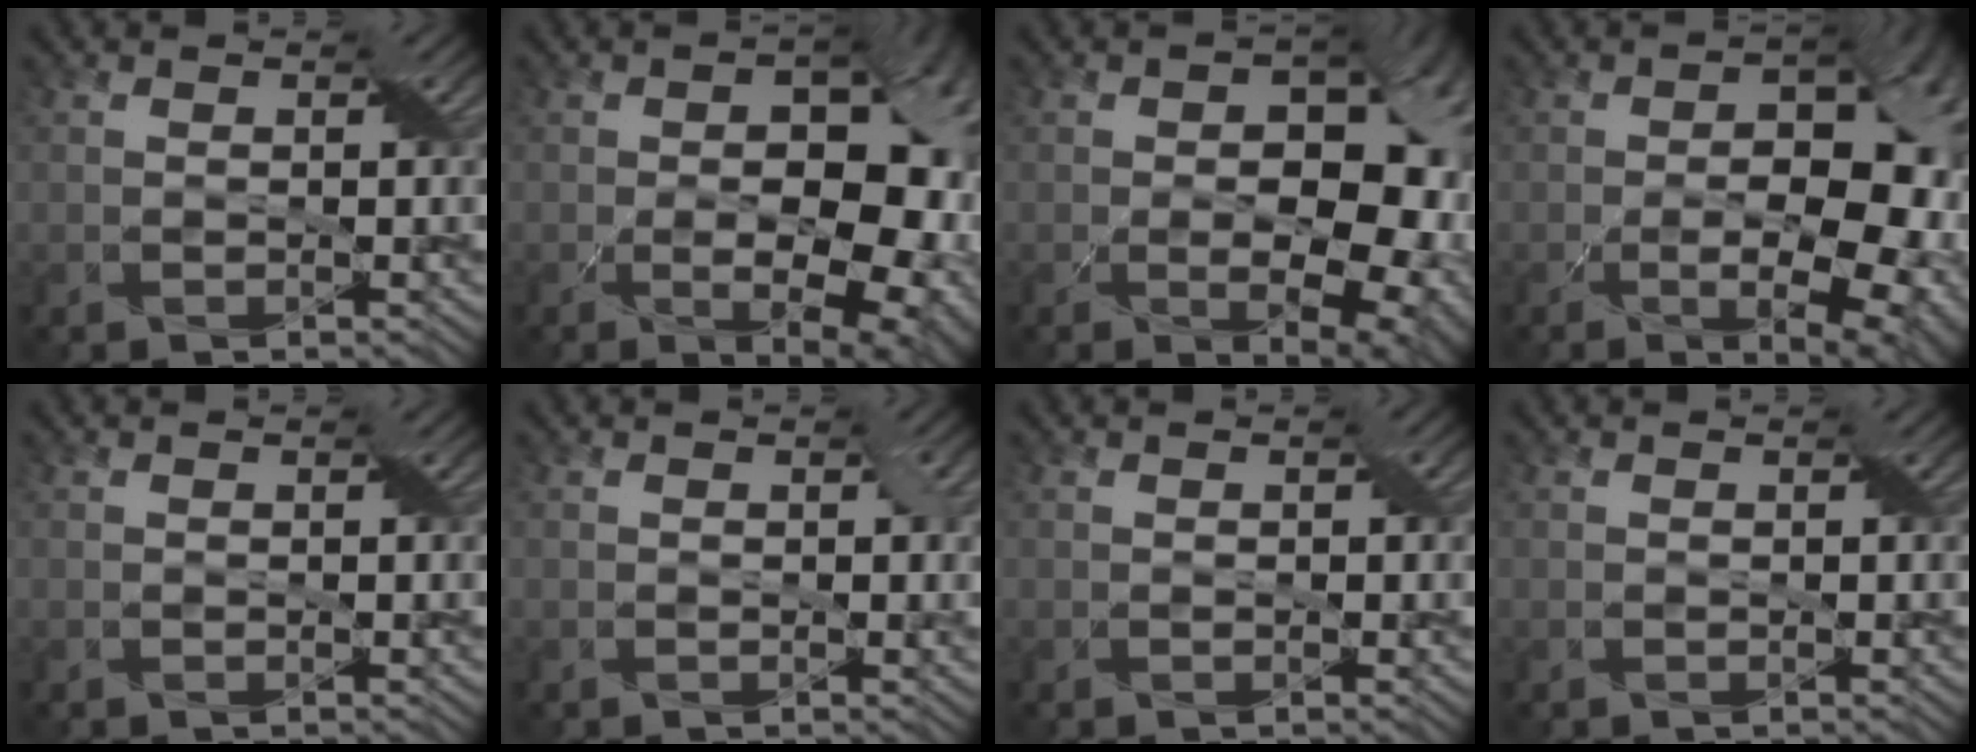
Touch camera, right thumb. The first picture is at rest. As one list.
[{"total": 15.8, "force": [-1.7, 9.2, 12.7], "torque": [-0.131, -0.023, 0.010]}, {"total": 15.4, "force": [-1.9, 10.0, 11.5], "torque": [-0.108, 0.002, -0.002]}, {"total": 15.6, "force": [-3.2, 8.1, 12.9], "torque": [-0.133, -0.017, -0.020]}, {"total": 0.0}, {"total": 1.2, "force": [0.1, 0.7, 1.0], "torque": [-0.011, 0.000, 0.002]}, {"total": 0.9, "force": [0.1, 0.5, 0.8], "torque": [-0.010, 0.000, 0.002]}, {"total": 0.0}]